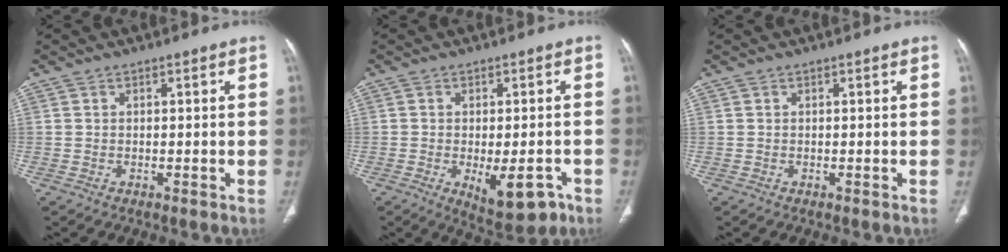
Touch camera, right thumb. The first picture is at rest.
{"total": 9.3, "force": [-3.7, 4.1, 7.5], "torque": [-0.089, 0.001, -0.041]}
{"total": 0.0}